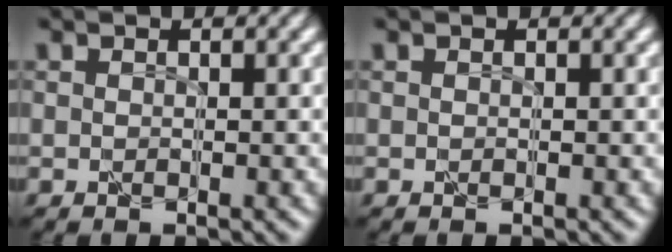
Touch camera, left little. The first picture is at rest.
{"total": 0.0}